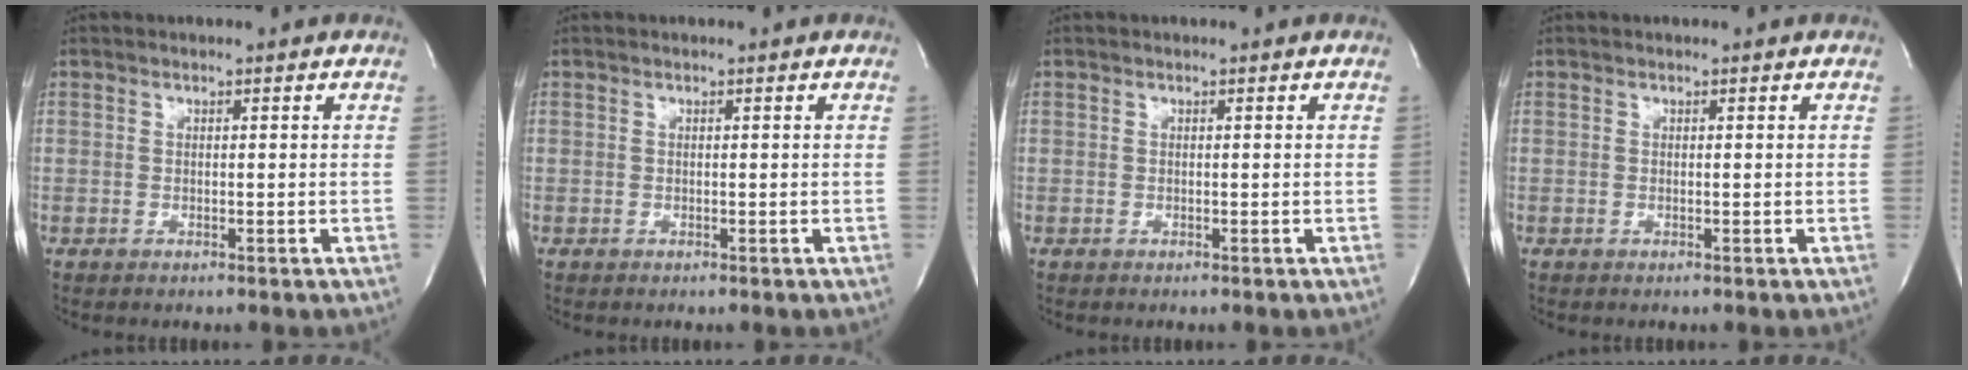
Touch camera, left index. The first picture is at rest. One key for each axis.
{"total": 0.0}
{"total": 0.0}
{"total": 0.0}